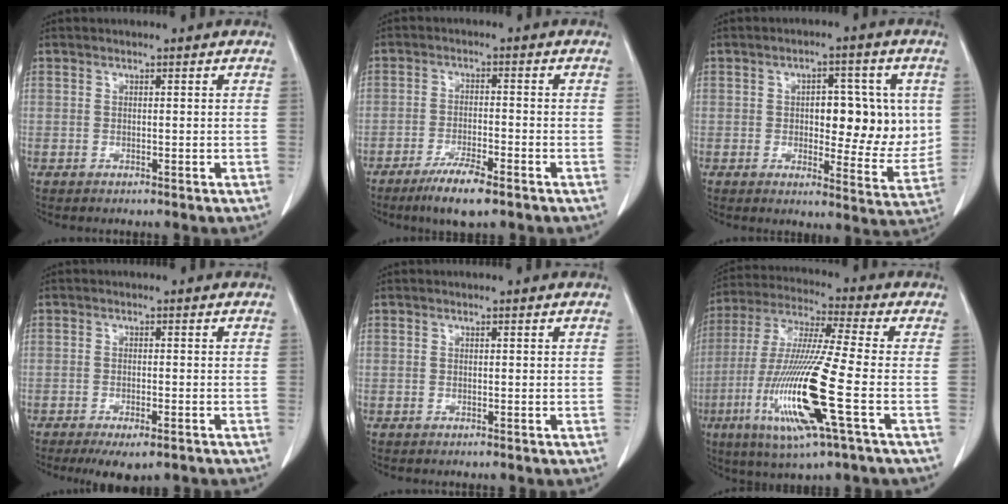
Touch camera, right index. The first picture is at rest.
{"total": 6.4, "force": [-4.3, 0.8, 4.7], "torque": [-0.088, -0.011, -0.074]}
{"total": 11.3, "force": [1.3, 5.1, 10.0], "torque": [-0.118, 0.007, 0.025]}
{"total": 5.5, "force": [-3.8, 1.5, 3.7], "torque": [-0.051, -0.011, -0.053]}
{"total": 0.0}
{"total": 17.5, "force": [-5.1, 0.1, 16.7], "torque": [-0.349, -0.022, -0.101]}